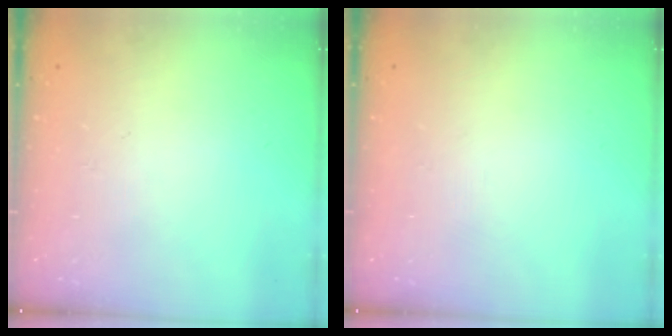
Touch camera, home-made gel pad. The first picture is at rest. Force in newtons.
{"total": 0.0}